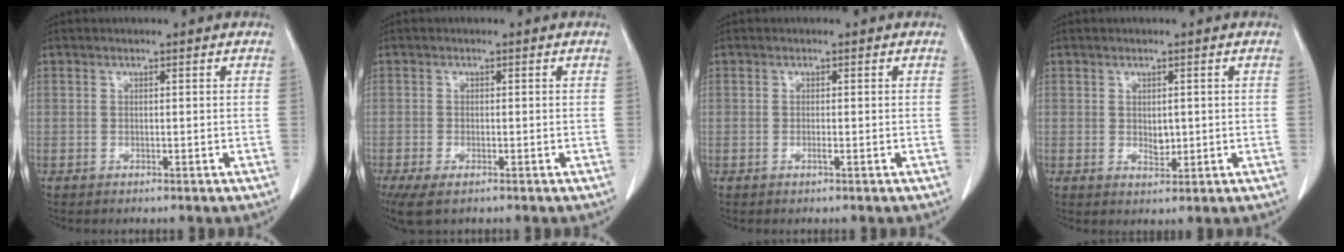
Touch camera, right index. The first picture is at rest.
{"total": 5.5, "force": [-3.1, 2.4, 3.8], "torque": [-0.076, -0.013, -0.054]}
{"total": 1.0, "force": [-0.3, 0.3, 0.9], "torque": [-0.022, -0.001, -0.005]}
{"total": 3.0, "force": [0.0, 1.9, 2.3], "torque": [-0.041, 0.000, 0.009]}